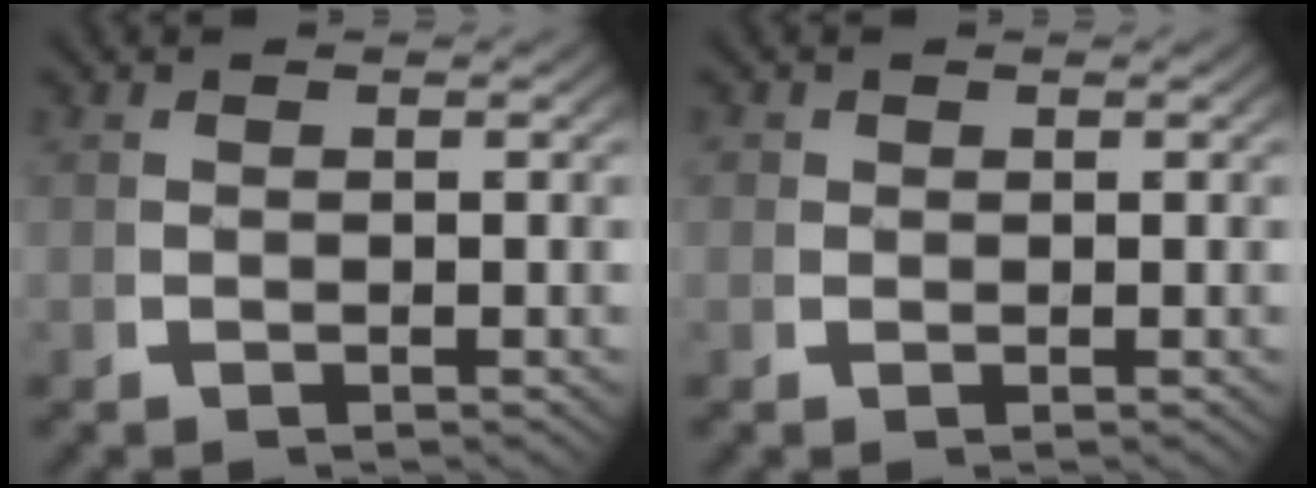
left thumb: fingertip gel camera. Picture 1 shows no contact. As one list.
[{"total": 0.8, "force": [0.2, 0.8, -0.1], "torque": [-0.002, -0.008, 0.003]}]